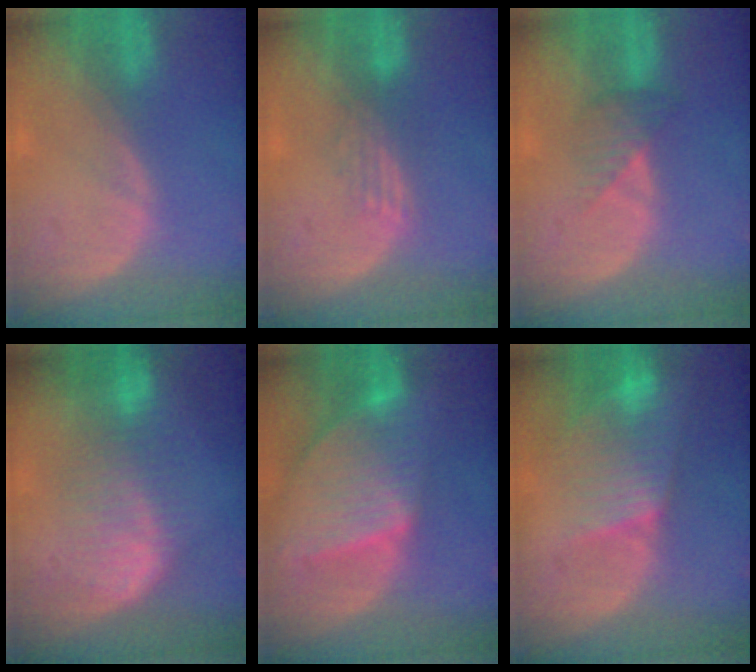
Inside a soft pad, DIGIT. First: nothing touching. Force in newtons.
{"total": 2.9, "press": 2.4, "slide": 1.6}
{"total": 3.3, "press": 3.1, "slide": 1.1}
{"total": 6.9, "press": 6.8, "slide": 1.1}
{"total": 9.5, "press": 8.2, "slide": 4.8}
{"total": 7.5, "press": 7.0, "slide": 2.8}